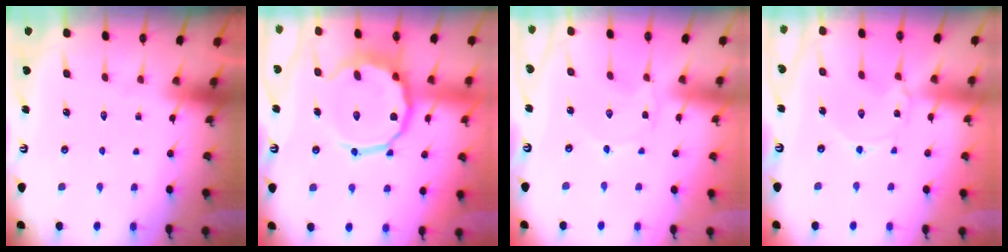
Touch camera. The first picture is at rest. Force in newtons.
{"total": 14.2, "press": 13.9, "slide": 2.9}
{"total": 1.1, "press": 1.1, "slide": 0.2}
{"total": 2.5, "press": 2.5, "slide": 0.3}